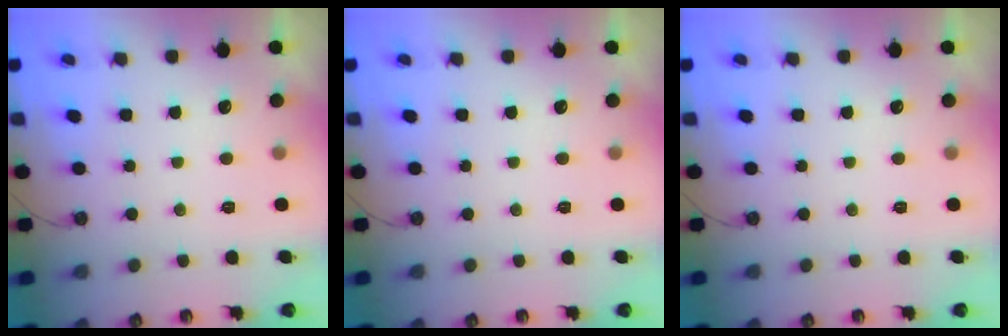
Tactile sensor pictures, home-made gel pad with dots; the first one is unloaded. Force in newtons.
{"total": 0.0}
{"total": 0.0}